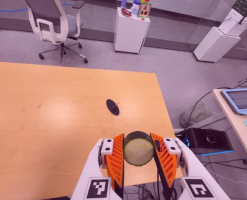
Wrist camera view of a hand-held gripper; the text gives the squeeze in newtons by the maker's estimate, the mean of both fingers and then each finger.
{"total": 10.7, "left": 10.0, "right": 11.4}